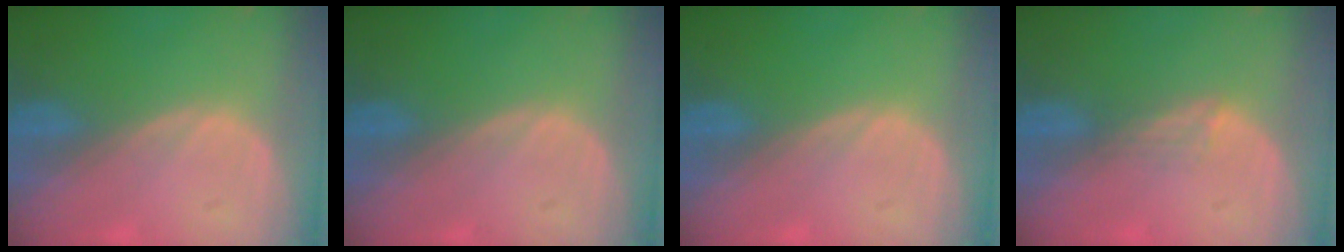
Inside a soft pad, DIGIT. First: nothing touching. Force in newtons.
{"total": 0.0}
{"total": 0.0}
{"total": 1.8, "press": 1.3, "slide": 1.2}